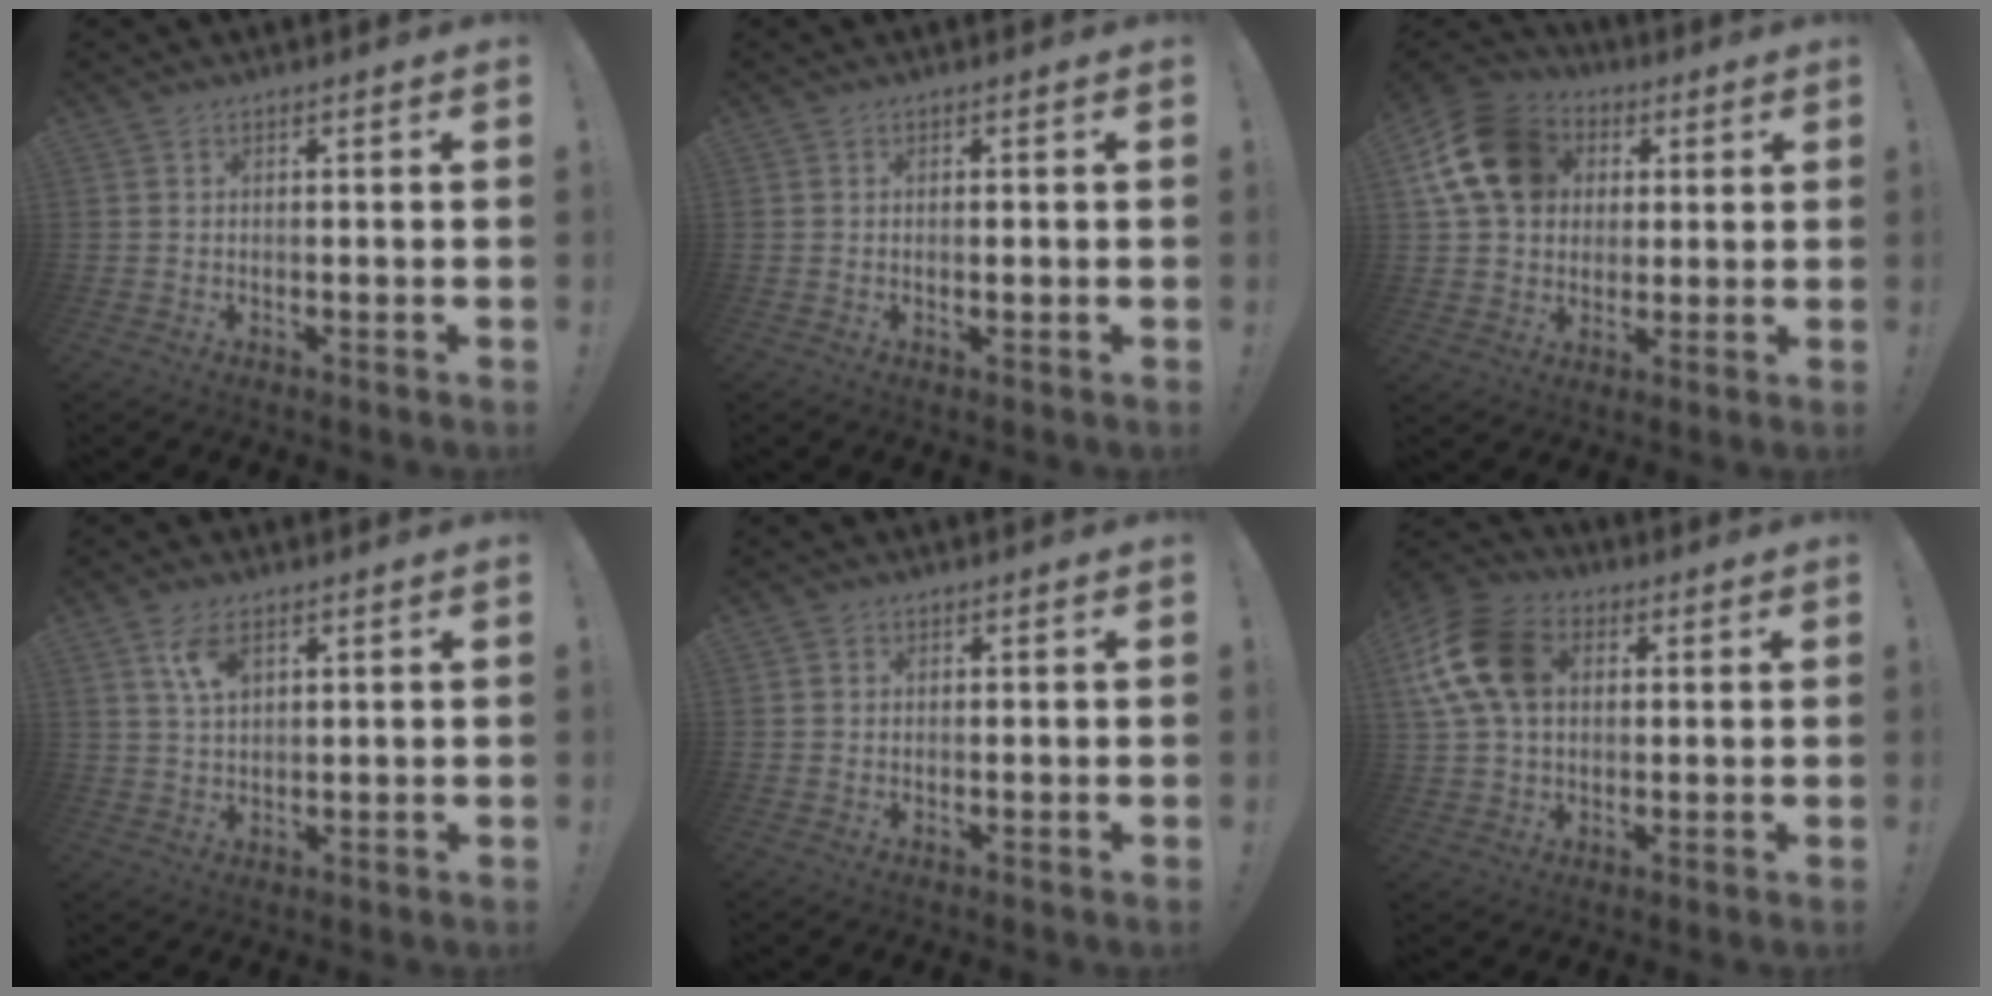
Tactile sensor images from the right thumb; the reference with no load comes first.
{"total": 0.6, "force": [0.0, 0.2, 0.6], "torque": [-0.003, -0.003, -0.002]}
{"total": 17.8, "force": [5.3, 13.9, 9.7], "torque": [-0.159, -0.006, 0.106]}
{"total": 6.5, "force": [3.2, 3.3, 4.6], "torque": [-0.074, -0.011, 0.058]}
{"total": 1.0, "force": [0.5, 0.9, 0.0], "torque": [0.008, -0.002, 0.008]}
{"total": 17.3, "force": [4.4, 12.4, 11.1], "torque": [-0.210, 0.001, 0.087]}